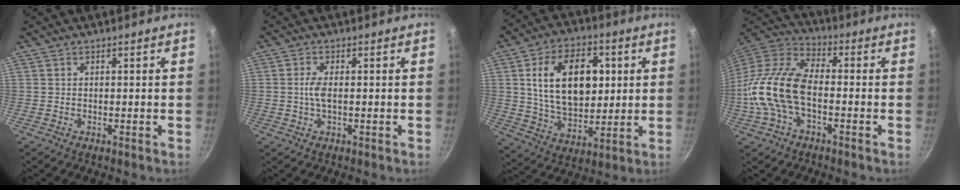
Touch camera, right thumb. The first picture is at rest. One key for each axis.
{"total": 2.9, "fx": -0.1, "fy": 1.0, "fz": 2.7, "tx": -0.068, "ty": 0.002, "tz": -0.004}
{"total": 18.7, "fx": 3.8, "fy": 11.8, "fz": 14.0, "tx": -0.205, "ty": -0.006, "tz": 0.069}
{"total": 16.7, "fx": -3.3, "fy": 9.0, "fz": 13.6, "tx": -0.259, "ty": 0.038, "tz": -0.078}